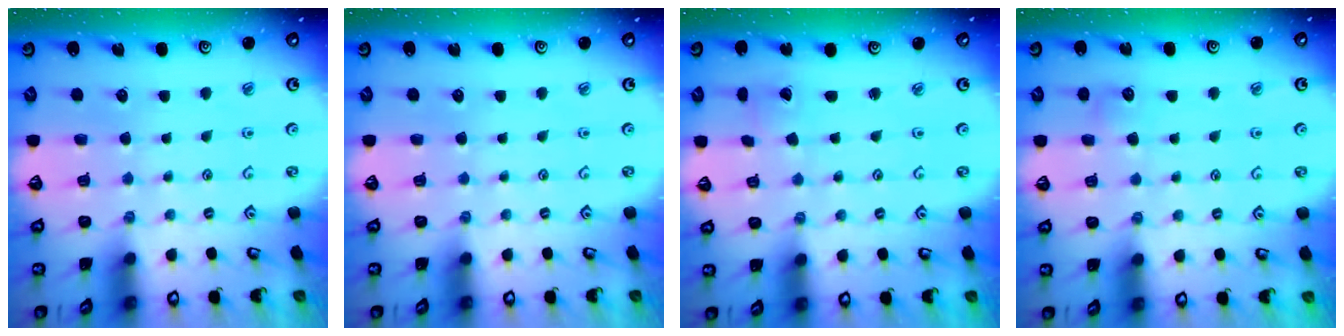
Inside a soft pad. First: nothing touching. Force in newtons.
{"total": 0.0}
{"total": 1.8, "press": 1.7, "slide": 0.1}
{"total": 5.3, "press": 5.3, "slide": 0.6}